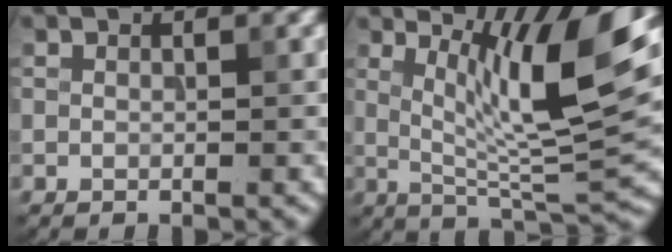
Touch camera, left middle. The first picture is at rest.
{"total": 10.5, "force": [3.5, 2.1, 9.7], "torque": [-0.149, -0.011, 0.067]}